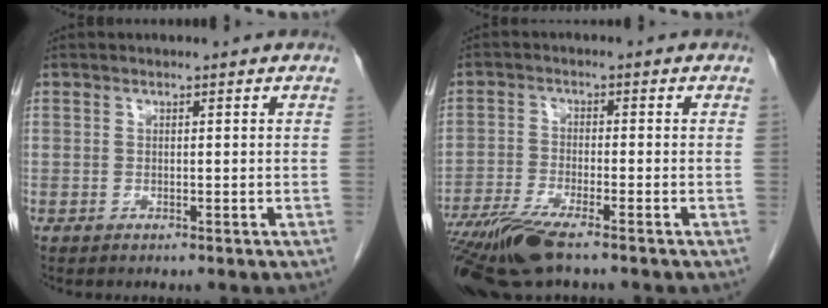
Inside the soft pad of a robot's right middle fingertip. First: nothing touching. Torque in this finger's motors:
{"motor_torque": [0.02, -0.63, 0.19, 0.08]}